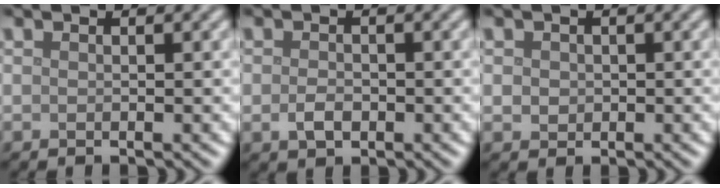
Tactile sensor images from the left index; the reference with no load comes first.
{"total": 1.7, "force": [-0.4, 1.1, 1.1], "torque": [-0.023, -0.002, -0.009]}
{"total": 1.2, "force": [0.1, 1.1, 0.4], "torque": [-0.004, -0.003, 0.003]}